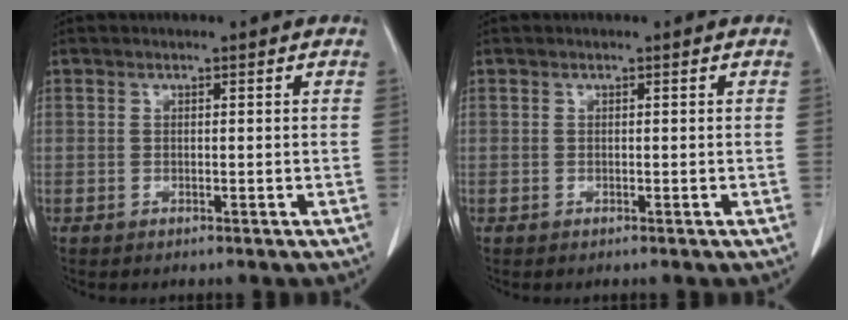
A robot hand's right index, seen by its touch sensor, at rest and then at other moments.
{"total": 0.0}